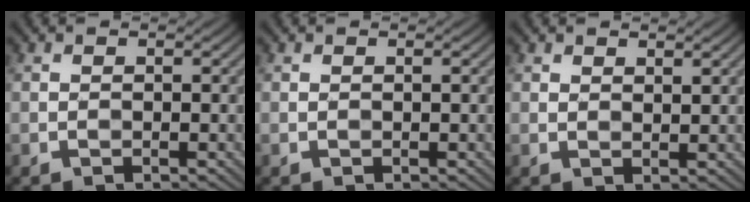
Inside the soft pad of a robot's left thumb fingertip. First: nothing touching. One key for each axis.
{"total": 0.0}
{"total": 2.2, "fx": 1.6, "fy": 0.9, "fz": 1.1, "tx": -0.016, "ty": -0.001, "tz": 0.034}